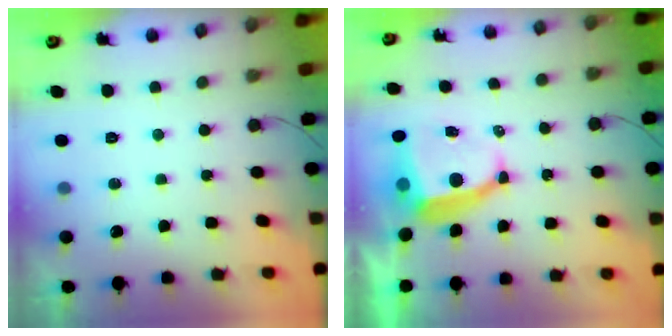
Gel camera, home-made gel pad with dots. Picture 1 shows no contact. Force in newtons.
{"total": 8.1, "press": 8.1, "slide": 1.0}